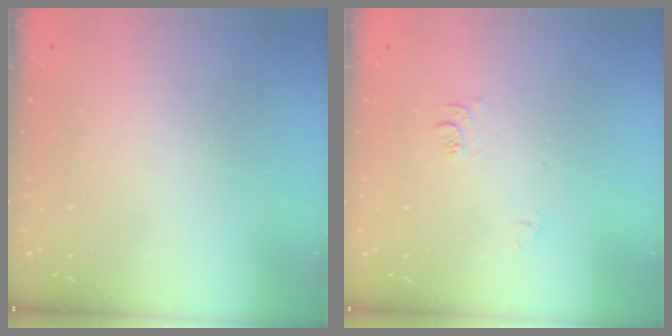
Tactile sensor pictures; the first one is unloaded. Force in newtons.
{"total": 7.4, "press": 7.3, "slide": 0.8}